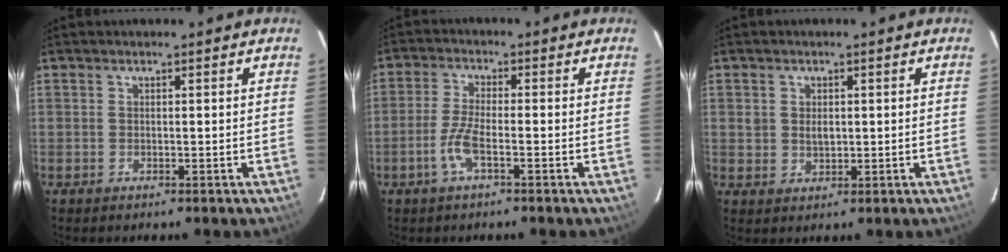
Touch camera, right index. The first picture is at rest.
{"total": 4.8, "force": [-2.3, 0.9, 4.2], "torque": [-0.099, -0.001, -0.047]}
{"total": 2.6, "force": [0.4, 2.0, 1.5], "torque": [-0.024, 0.003, 0.009]}